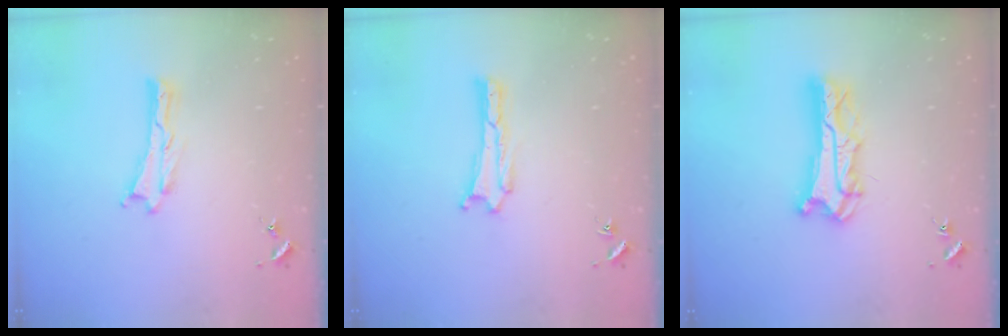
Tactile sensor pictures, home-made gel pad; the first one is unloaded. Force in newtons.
{"total": 0.0}
{"total": 8.4, "press": 8.3, "slide": 0.8}